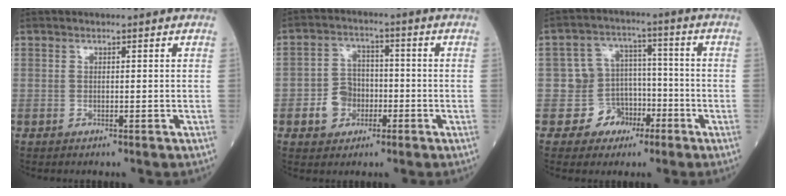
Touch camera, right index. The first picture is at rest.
{"total": 5.8, "force": [-2.0, 4.8, 2.6], "torque": [-0.052, 0.015, -0.034]}
{"total": 7.0, "force": [-3.0, 6.4, 0.1], "torque": [0.020, 0.031, -0.042]}